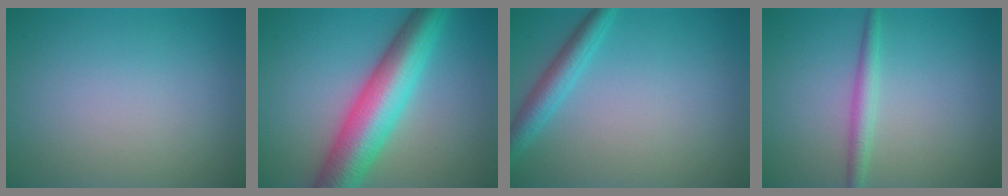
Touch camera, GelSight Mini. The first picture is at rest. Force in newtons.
{"total": 9.2, "press": 9.2, "slide": 0.0}
{"total": 2.8, "press": 2.8, "slide": 0.1}
{"total": 2.0, "press": 2.0, "slide": 0.0}